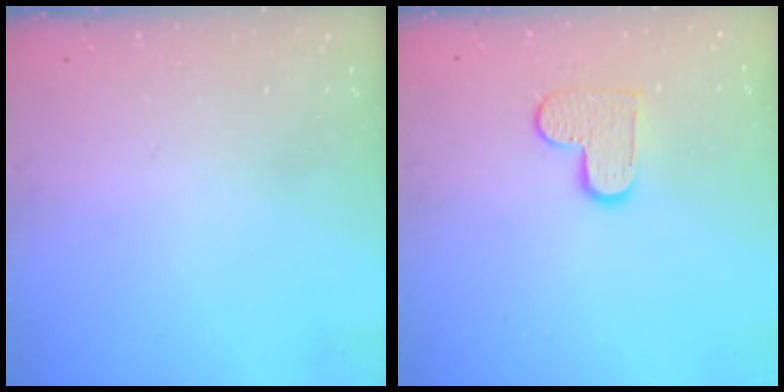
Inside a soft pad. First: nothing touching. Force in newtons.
{"total": 8.9, "press": 8.9, "slide": 0.4}